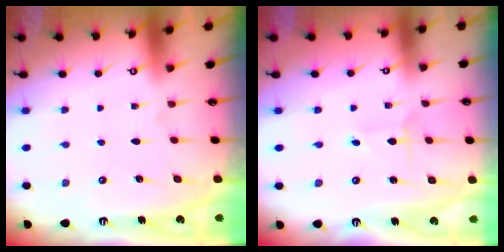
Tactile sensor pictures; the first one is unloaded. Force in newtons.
{"total": 1.8, "press": 1.8, "slide": 0.2}